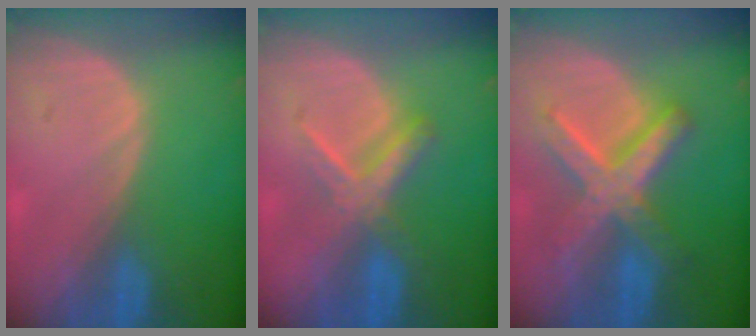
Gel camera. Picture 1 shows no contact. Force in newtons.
{"total": 5.6, "press": 5.4, "slide": 1.1}
{"total": 9.0, "press": 9.0, "slide": 0.6}